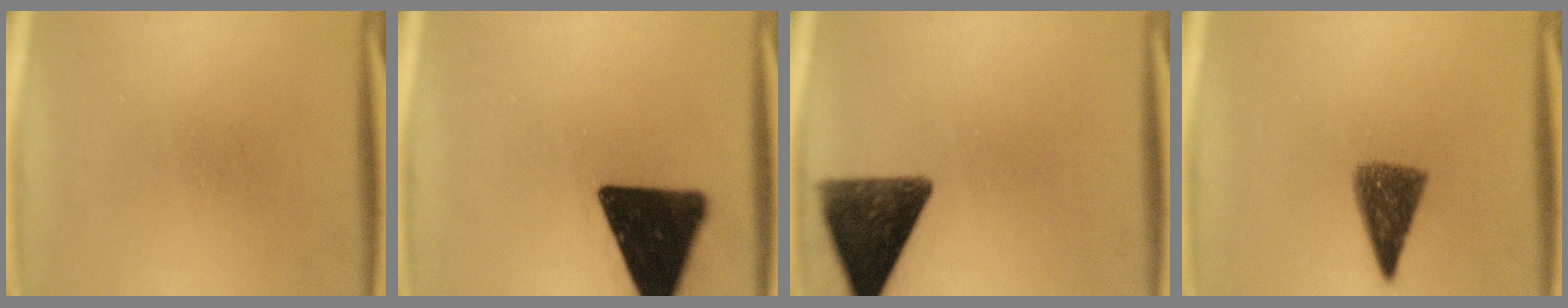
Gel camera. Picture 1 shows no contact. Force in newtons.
{"total": 19.6}
{"total": 12.0}
{"total": 7.3}